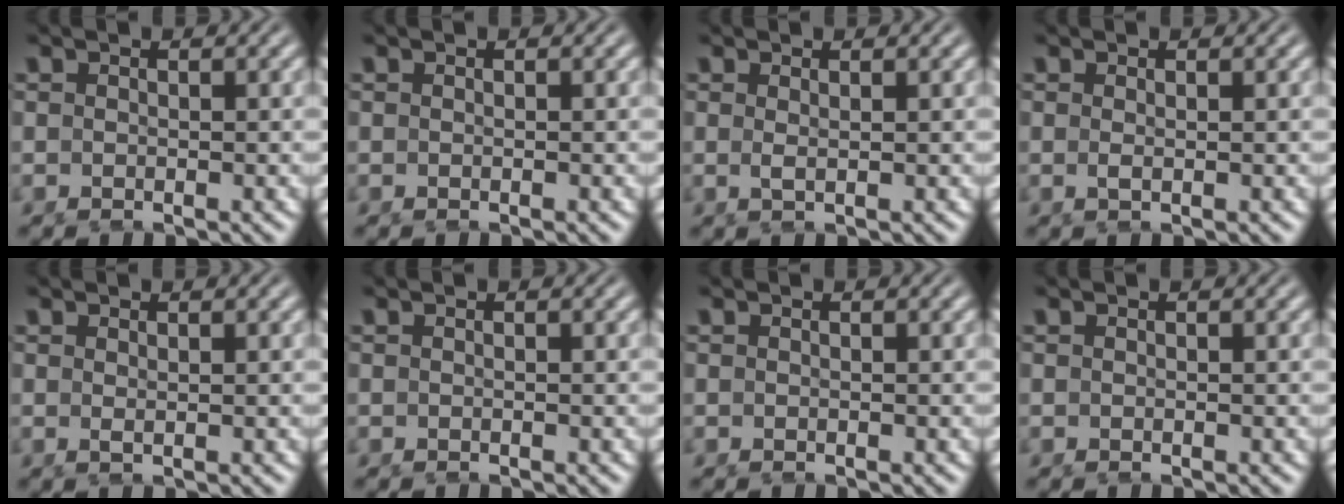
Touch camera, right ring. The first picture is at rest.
{"total": 0.0}
{"total": 1.1, "force": [0.4, -1.0, 0.5], "torque": [-0.008, -0.006, 0.012]}
{"total": 0.9, "force": [0.1, -0.8, 0.4], "torque": [-0.008, -0.004, 0.005]}
{"total": 1.1, "force": [0.5, -0.9, 0.2], "torque": [-0.002, -0.004, 0.013]}
{"total": 0.0}
{"total": 0.0}
{"total": 0.0}